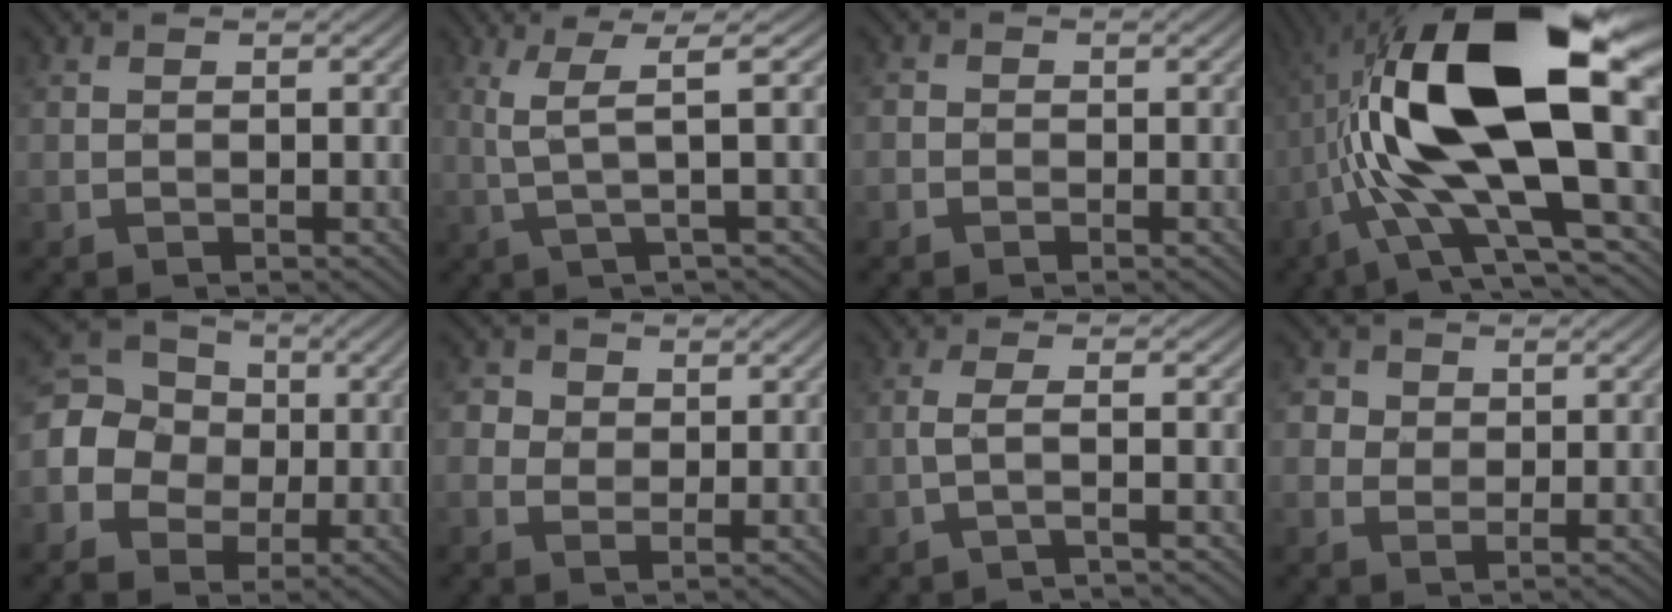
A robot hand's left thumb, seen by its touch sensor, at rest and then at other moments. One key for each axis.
{"total": 5.1, "fx": 1.4, "fy": 0.3, "fz": 4.9, "tx": -0.106, "ty": 0.015, "tz": 0.028}
{"total": 1.3, "fx": -0.5, "fy": 1.2, "fz": 0.2, "tx": -0.004, "ty": 0.001, "tz": -0.010}
{"total": 20.7, "fx": 1.6, "fy": 8.2, "fz": 19.0, "tx": -0.374, "ty": 0.015, "tz": 0.015}
{"total": 10.7, "fx": -1.4, "fy": 9.6, "fz": 4.5, "tx": -0.150, "ty": 0.009, "tz": -0.049}
{"total": 3.1, "fx": 1.1, "fy": 2.6, "fz": 1.3, "tx": -0.043, "ty": 0.004, "tz": 0.022}
{"total": 2.0, "fx": -0.9, "fy": 0.0, "fz": 1.7, "tx": -0.038, "ty": 0.013, "tz": -0.028}
{"total": 2.7, "fx": 1.1, "fy": 2.2, "fz": 1.0, "tx": -0.030, "ty": 0.000, "tz": 0.018}